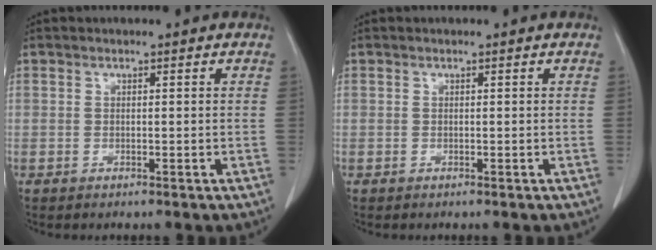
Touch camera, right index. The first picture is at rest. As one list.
[{"total": 0.0}]